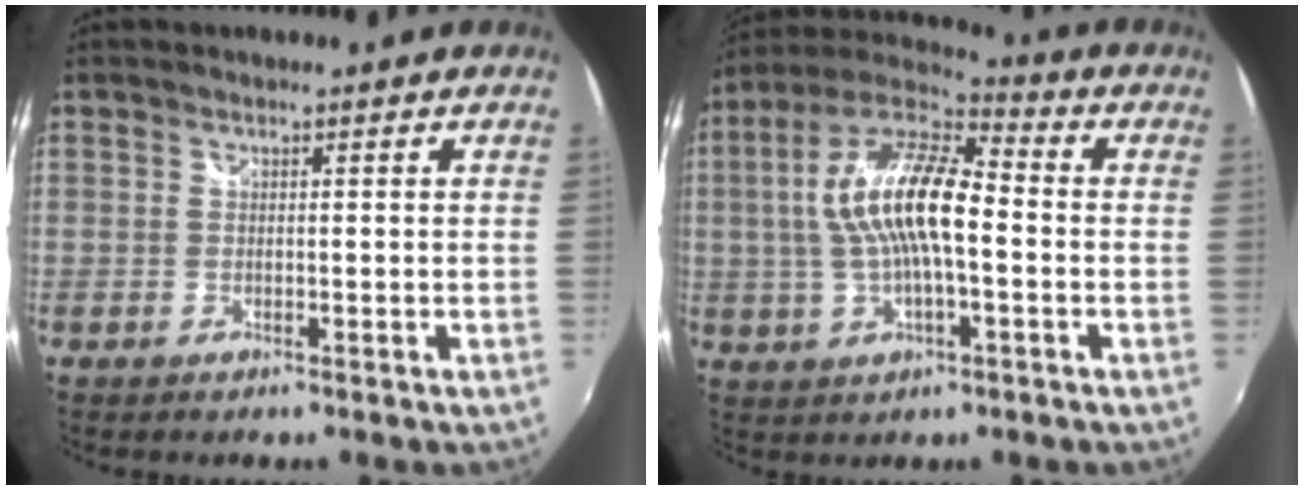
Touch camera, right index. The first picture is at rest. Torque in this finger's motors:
{"motor_torque": [1.50, -0.64, 1.05, 0.21]}